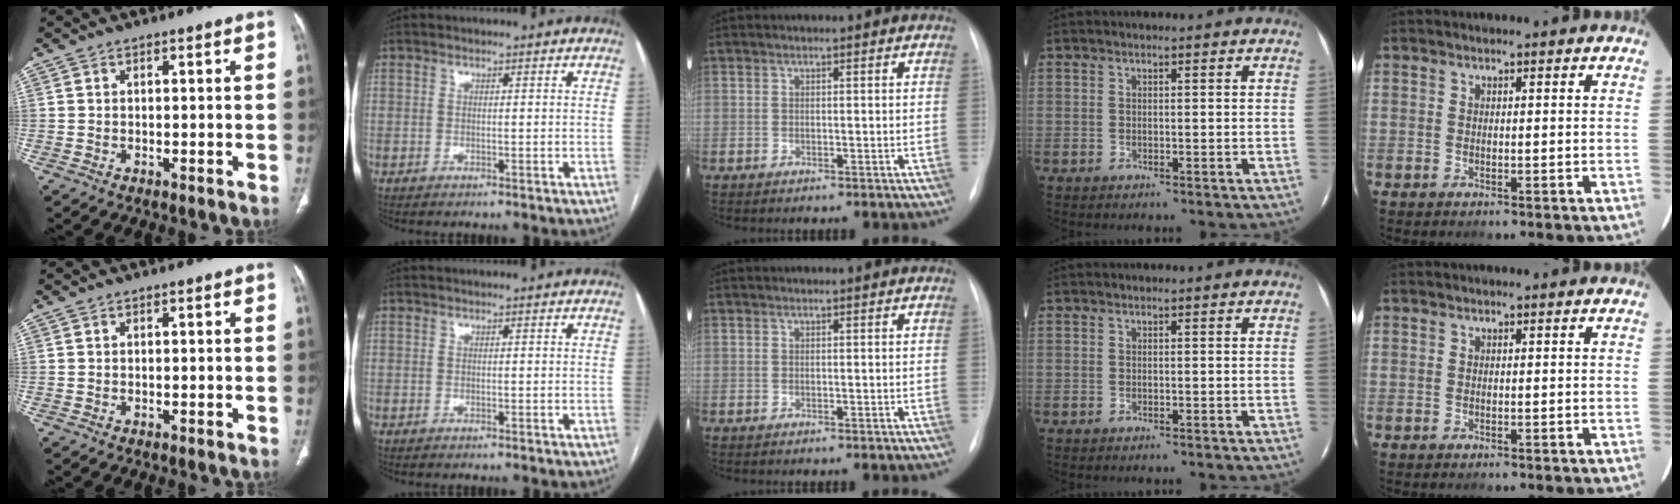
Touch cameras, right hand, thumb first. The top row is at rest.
{}